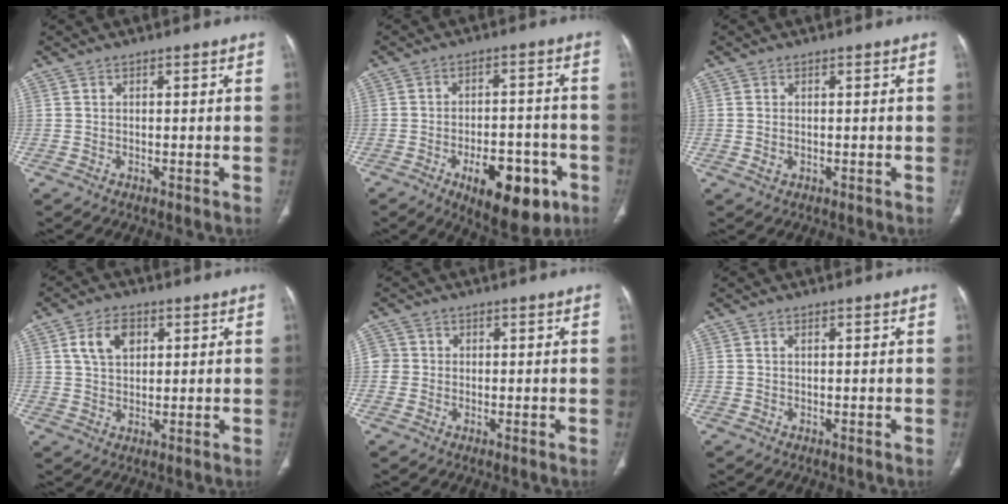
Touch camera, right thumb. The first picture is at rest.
{"total": 14.4, "force": [-6.7, 6.7, 10.9], "torque": [-0.125, 0.028, -0.085]}
{"total": 1.2, "force": [-0.2, 0.8, 0.9], "torque": [-0.025, 0.000, 0.000]}
{"total": 6.5, "force": [2.3, 4.3, 4.3], "torque": [-0.064, -0.002, 0.042]}
{"total": 2.6, "force": [-0.1, 2.6, 0.3], "torque": [0.014, 0.008, -0.002]}
{"total": 0.5, "force": [0.2, 0.3, 0.4], "torque": [-0.011, 0.007, 0.005]}